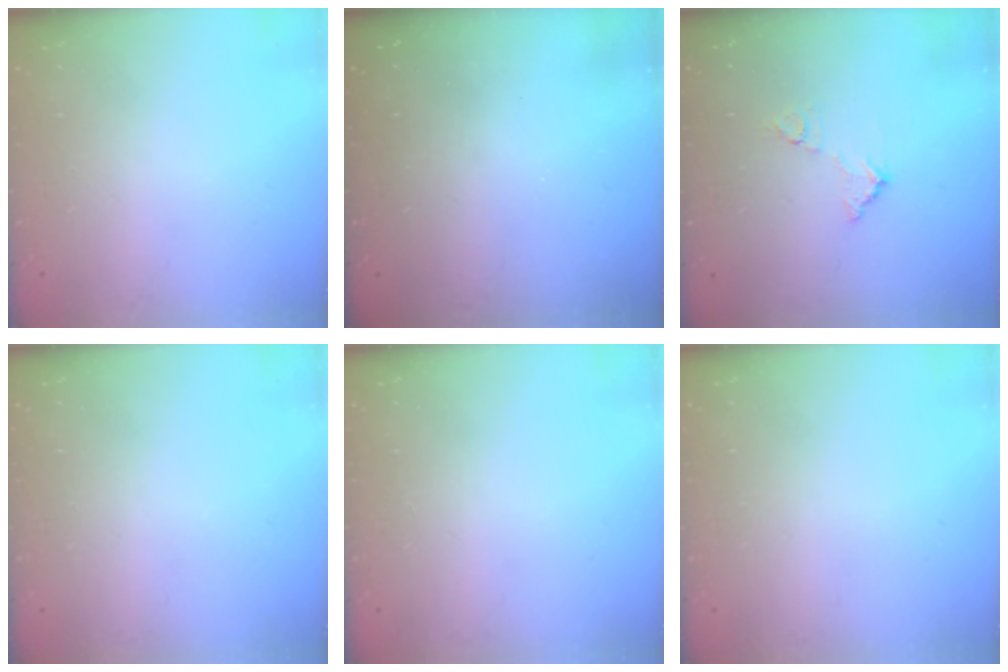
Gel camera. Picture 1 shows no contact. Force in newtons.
{"total": 3.0, "press": 3.0, "slide": 0.3}
{"total": 7.0, "press": 7.0, "slide": 0.3}
{"total": 0.0}
{"total": 0.0}
{"total": 0.0}